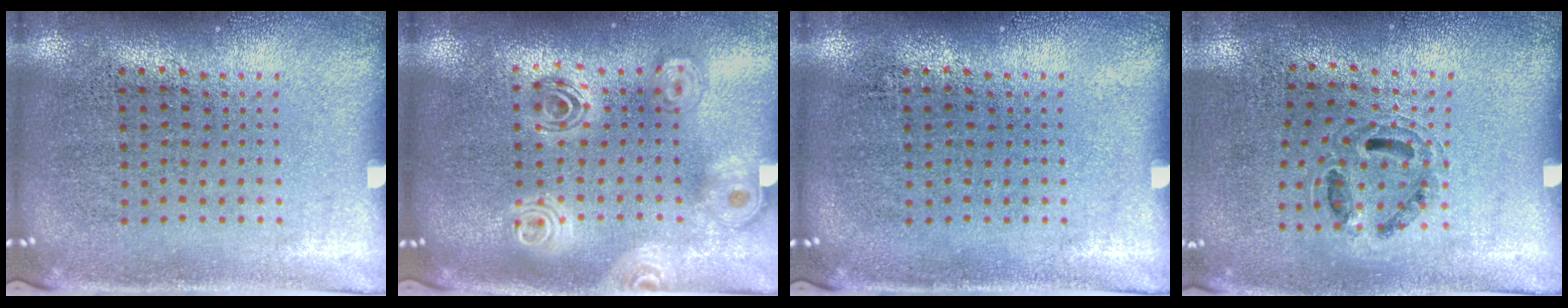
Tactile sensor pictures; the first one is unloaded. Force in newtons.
{"total": 2.0, "press": 1.7, "slide": 1.1}
{"total": 0.0}
{"total": 0.8, "press": 0.8, "slide": 0.3}